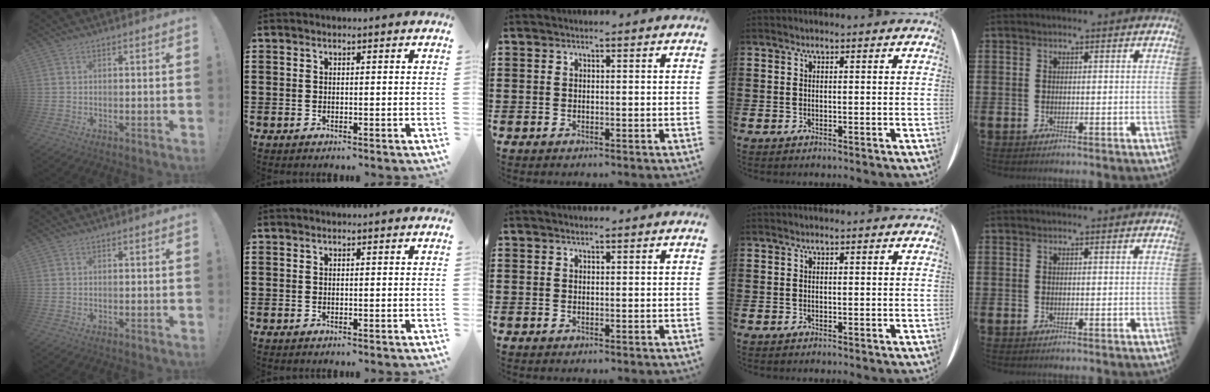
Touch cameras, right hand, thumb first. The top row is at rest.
{"middle": {"total": 0.6, "force": [0.5, 0.3, -0.1], "torque": [-0.001, -0.001, 0.010]}}